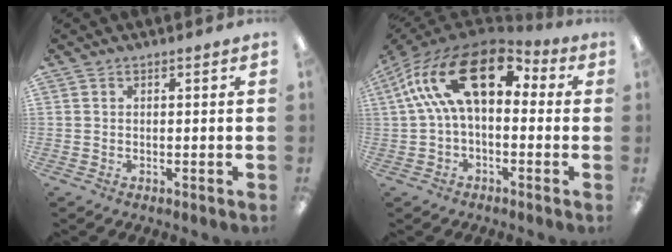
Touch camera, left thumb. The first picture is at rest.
{"total": 20.6, "force": [5.8, 11.3, 16.2], "torque": [-0.289, -0.015, 0.101]}